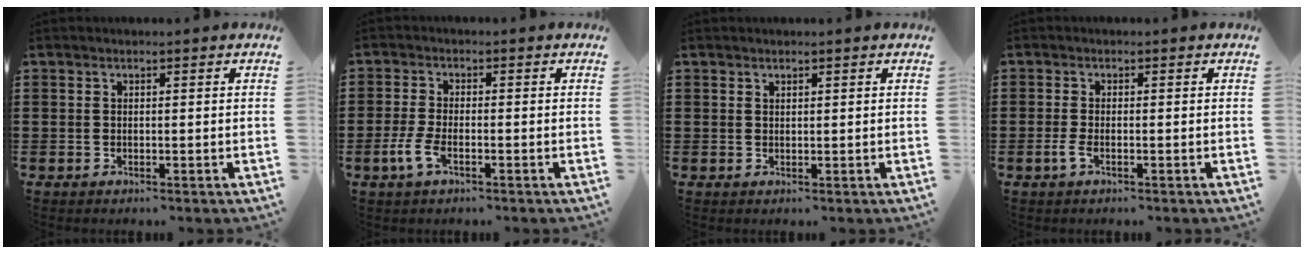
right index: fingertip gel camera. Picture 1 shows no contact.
{"total": 3.6, "force": [-1.6, 1.3, 3.0], "torque": [-0.079, -0.007, -0.037]}
{"total": 0.6, "force": [0.5, 0.3, 0.0], "torque": [-0.001, 0.002, 0.011]}
{"total": 1.8, "force": [-0.8, 0.4, 1.5], "torque": [-0.041, -0.008, -0.019]}